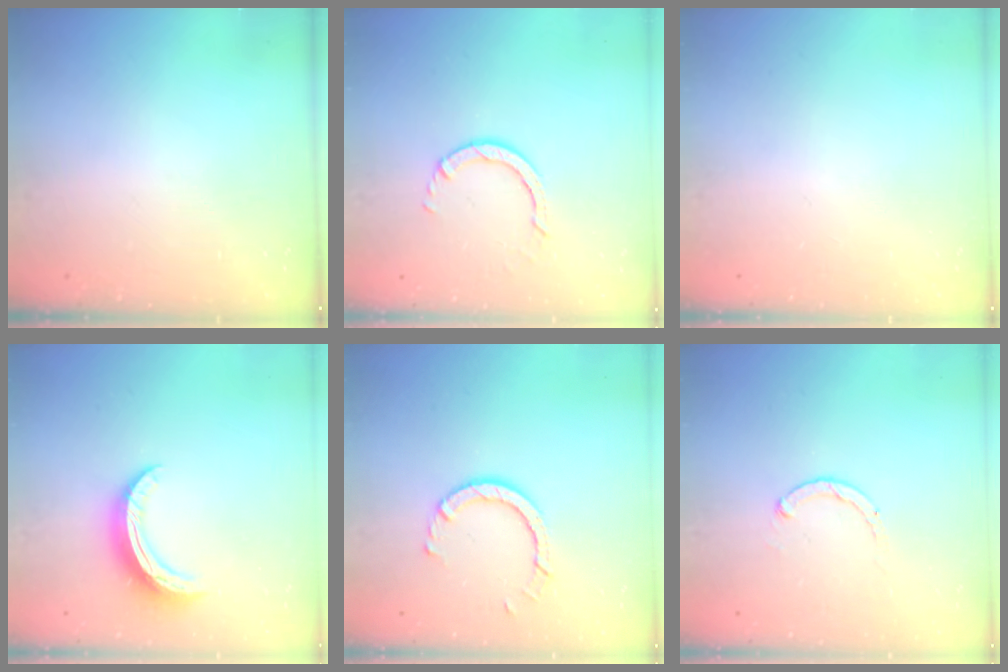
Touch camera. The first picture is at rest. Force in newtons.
{"total": 3.0, "press": 3.0, "slide": 0.4}
{"total": 0.0}
{"total": 11.0, "press": 11.0, "slide": 0.5}
{"total": 6.3, "press": 6.3, "slide": 0.3}
{"total": 1.8, "press": 1.7, "slide": 0.5}